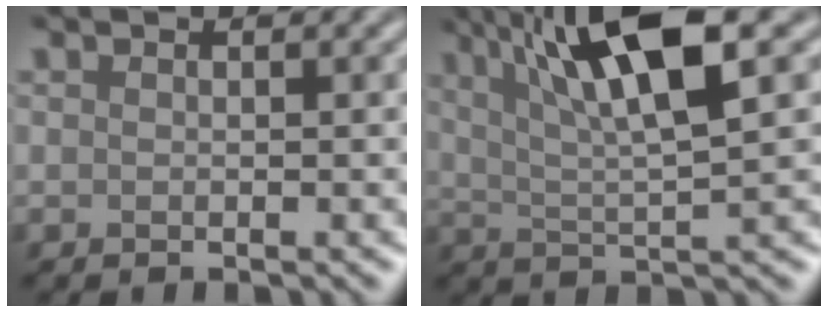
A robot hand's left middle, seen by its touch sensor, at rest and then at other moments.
{"total": 8.9, "force": [3.8, 1.9, 7.8], "torque": [-0.131, 0.015, 0.074]}